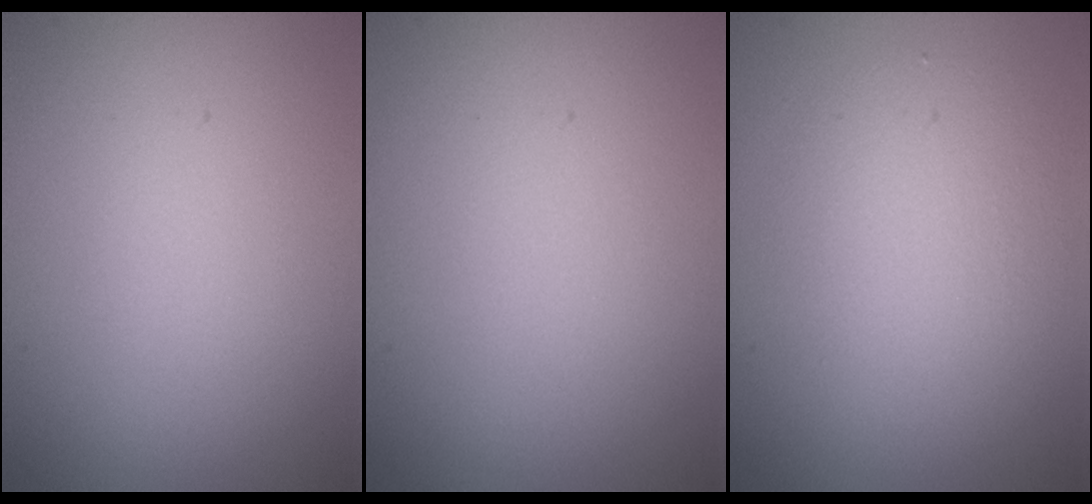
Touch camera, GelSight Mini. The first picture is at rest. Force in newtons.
{"total": 0.0}
{"total": 3.1, "press": 3.1, "slide": 0.1}